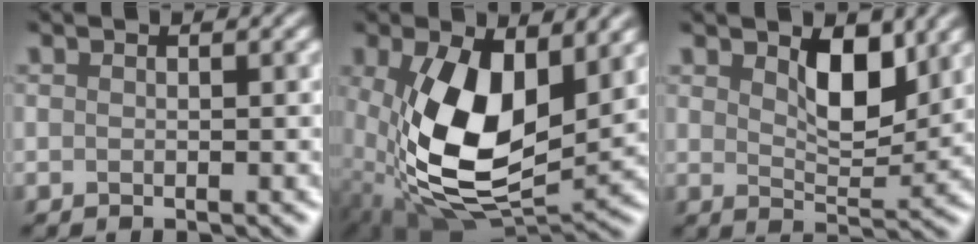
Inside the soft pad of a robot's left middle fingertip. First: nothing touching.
{"total": 11.2, "force": [0.9, 6.2, 9.3], "torque": [-0.201, -0.019, 0.030]}
{"total": 3.4, "force": [2.3, 1.1, 2.3], "torque": [-0.049, -0.006, 0.041]}